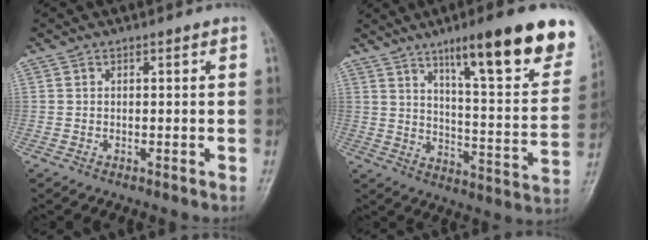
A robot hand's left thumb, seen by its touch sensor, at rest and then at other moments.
{"total": 22.9, "force": [14.1, 4.6, 17.5], "torque": [-0.215, -0.055, 0.211]}